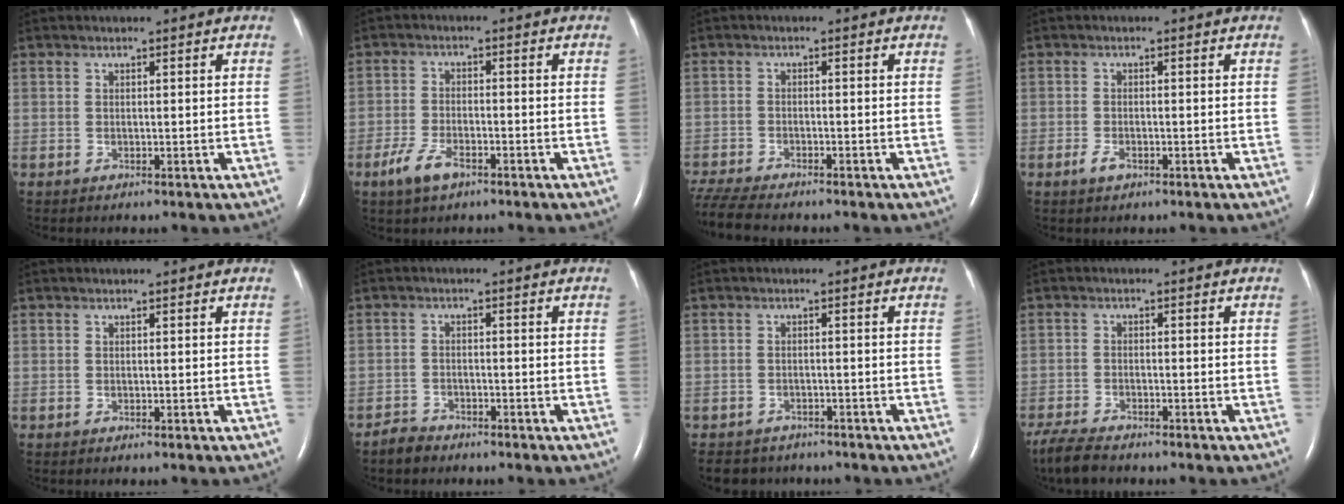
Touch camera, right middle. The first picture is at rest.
{"total": 4.9, "force": [-3.1, 1.8, 3.3], "torque": [-0.079, -0.004, -0.057]}
{"total": 8.7, "force": [-7.7, 1.4, 3.8], "torque": [-0.072, -0.015, -0.131]}
{"total": 1.8, "force": [-1.0, 0.7, 1.2], "torque": [-0.031, -0.001, -0.018]}
{"total": 0.0}
{"total": 1.8, "force": [-1.6, 0.8, 0.3], "torque": [-0.010, 0.000, -0.029]}
{"total": 5.6, "force": [-4.9, 2.7, 0.4], "torque": [-0.003, 0.000, -0.068]}
{"total": 6.0, "force": [-5.2, 1.3, 2.7], "torque": [-0.051, -0.017, -0.094]}